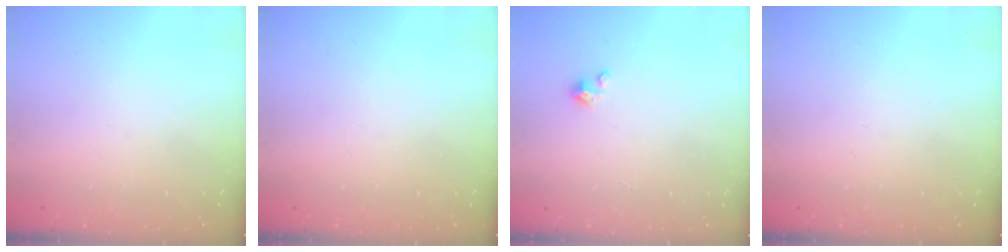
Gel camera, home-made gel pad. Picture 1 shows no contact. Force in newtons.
{"total": 0.0}
{"total": 2.0, "press": 1.9, "slide": 0.3}
{"total": 0.0}